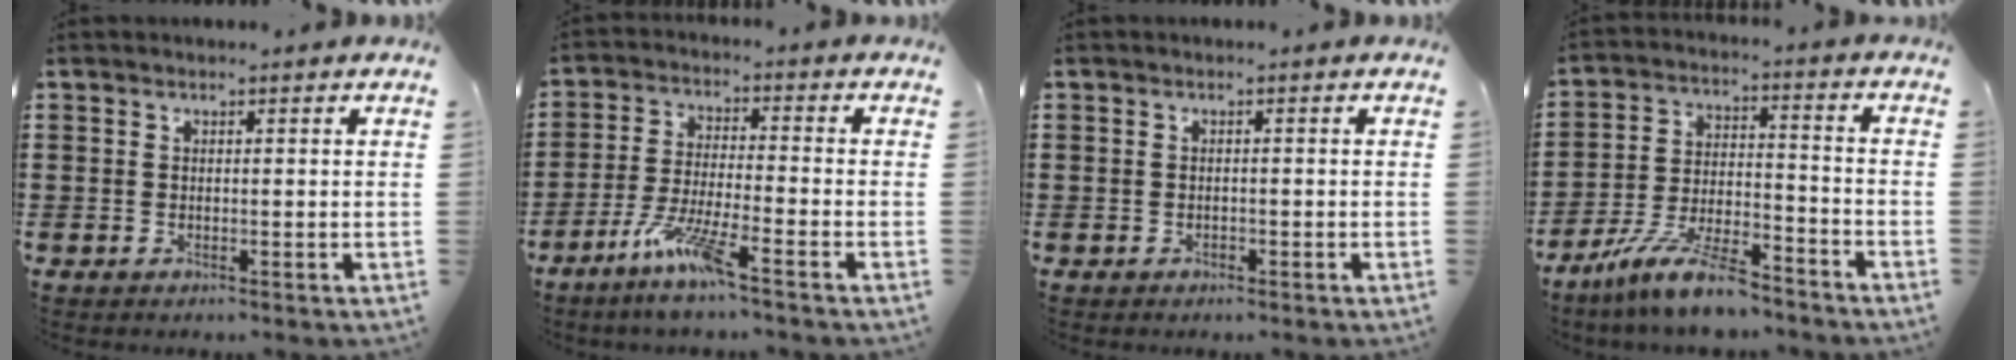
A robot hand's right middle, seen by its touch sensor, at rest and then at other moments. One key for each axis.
{"total": 7.4, "fx": -5.1, "fy": 0.4, "fz": 5.3, "tx": -0.108, "ty": -0.009, "tz": -0.096}
{"total": 1.1, "fx": -1.0, "fy": 0.5, "fz": 0.0, "tx": -0.004, "ty": 0.003, "tz": -0.022}
{"total": 10.8, "fx": -9.1, "fy": 1.6, "fz": 5.7, "tx": -0.109, "ty": 0.021, "tz": -0.176}